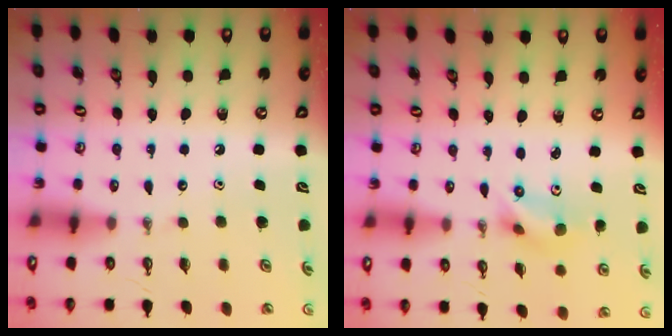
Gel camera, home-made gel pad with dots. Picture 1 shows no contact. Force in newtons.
{"total": 4.9, "press": 2.9, "slide": 3.9}